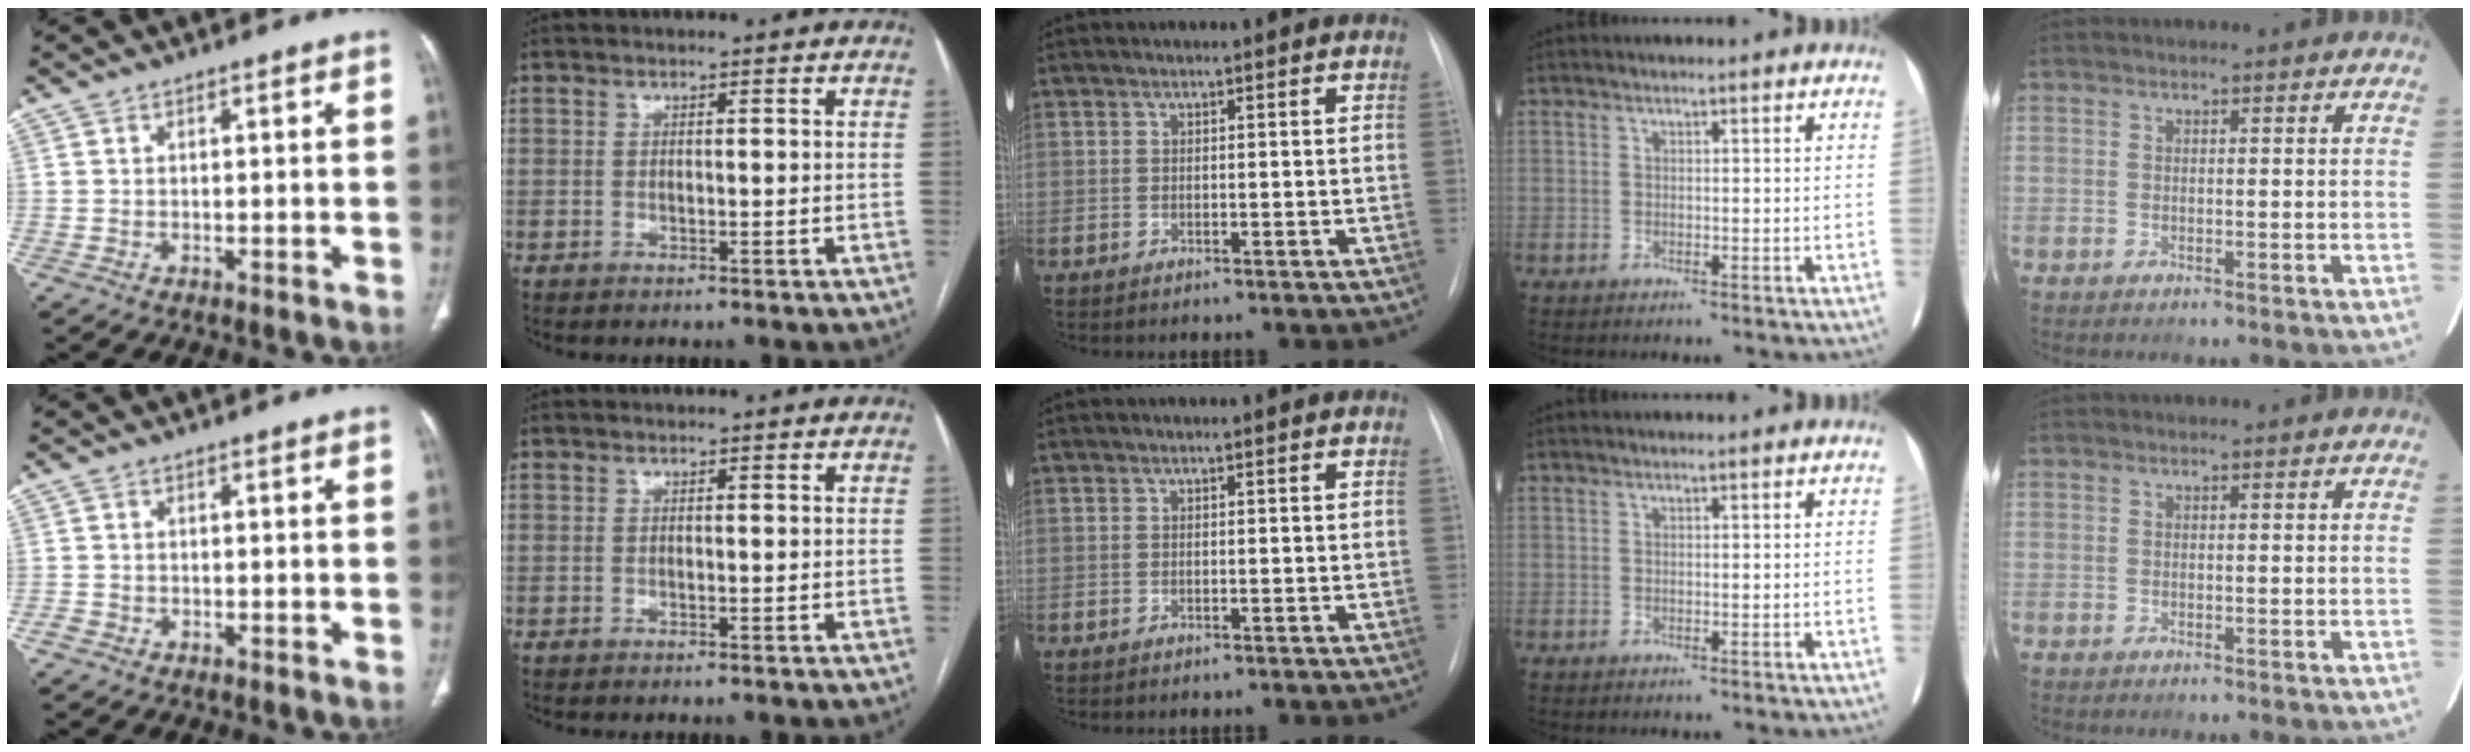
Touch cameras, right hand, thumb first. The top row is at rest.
{"thumb": {"total": 1.4, "force": [-0.8, 1.2, 0.4], "torque": [-0.006, 0.004, -0.017]}}